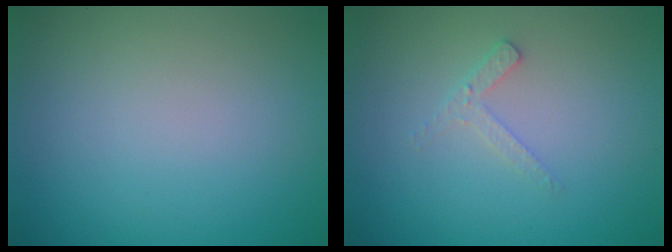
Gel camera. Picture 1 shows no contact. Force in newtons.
{"total": 1.6, "press": 1.5, "slide": 0.4}